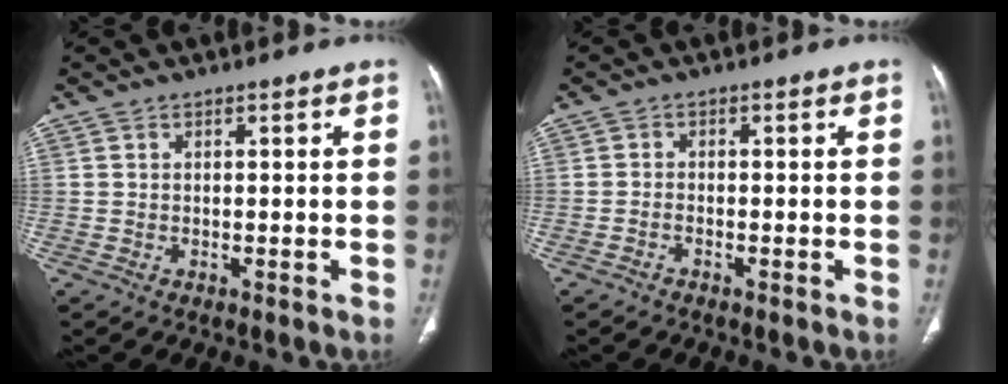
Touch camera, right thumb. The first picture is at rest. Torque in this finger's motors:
{"motor_torque": [-0.48, -0.34, -0.48, 0.28, -0.07]}